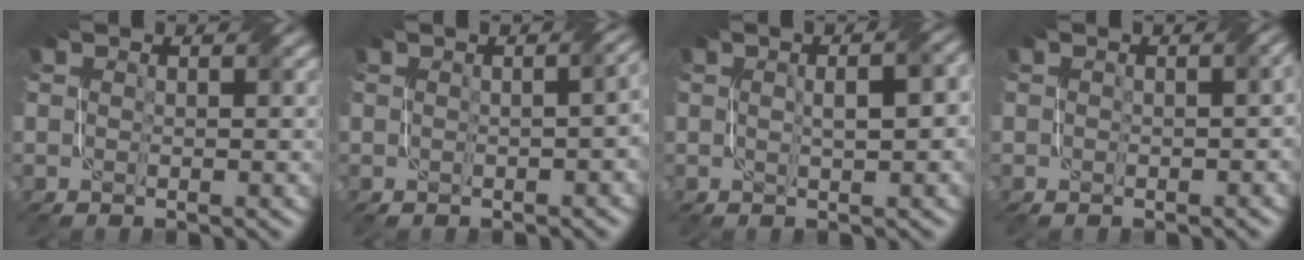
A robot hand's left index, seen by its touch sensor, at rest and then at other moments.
{"total": 3.9, "force": [-0.1, 1.7, 3.5], "torque": [-0.018, 0.005, 0.006]}
{"total": 4.4, "force": [0.5, 1.4, 4.1], "torque": [-0.046, 0.018, 0.006]}
{"total": 1.8, "force": [0.1, 1.0, 1.5], "torque": [-0.015, 0.001, 0.001]}